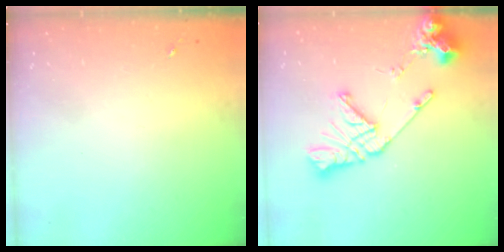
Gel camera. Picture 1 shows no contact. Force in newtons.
{"total": 16.1, "press": 16.0, "slide": 2.0}